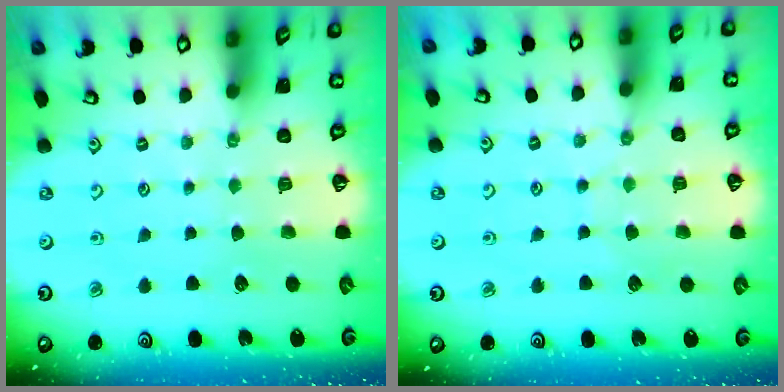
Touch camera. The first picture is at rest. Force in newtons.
{"total": 5.1, "press": 5.1, "slide": 0.5}